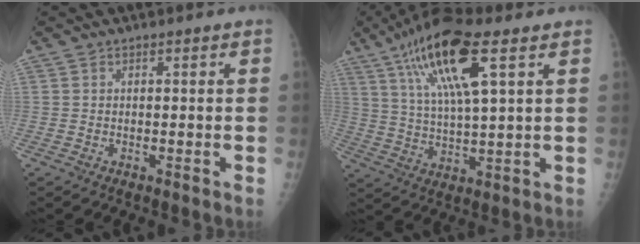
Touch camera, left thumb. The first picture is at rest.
{"total": 16.0, "force": [7.4, 4.1, 13.5], "torque": [-0.256, -0.012, 0.136]}